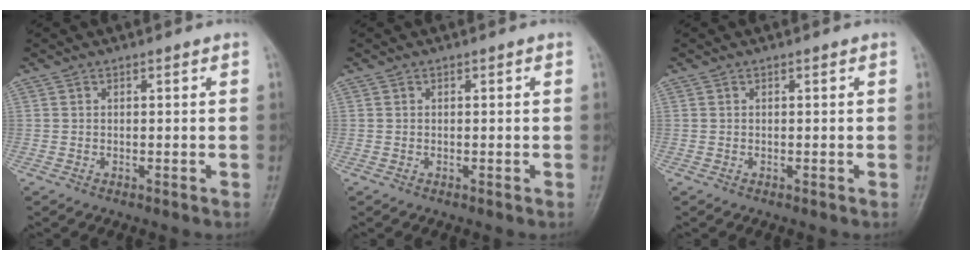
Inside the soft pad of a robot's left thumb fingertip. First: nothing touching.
{"total": 0.0}
{"total": 0.0}